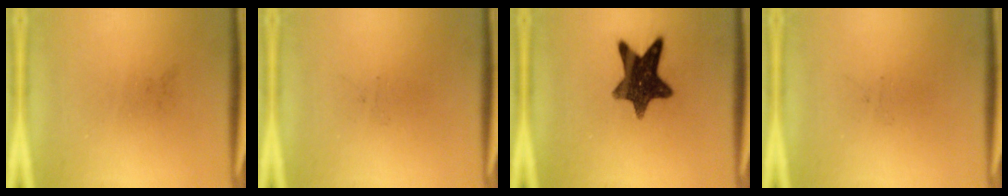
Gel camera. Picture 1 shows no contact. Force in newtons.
{"total": 0.0}
{"total": 11.9}
{"total": 0.0}